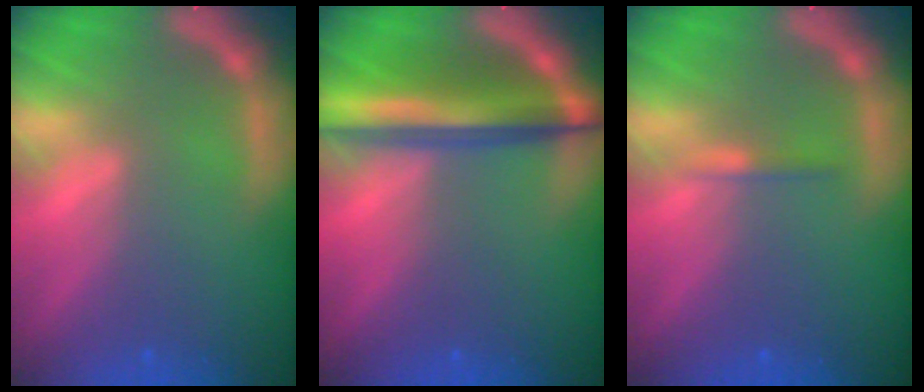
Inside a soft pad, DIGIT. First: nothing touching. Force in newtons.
{"total": 7.6}
{"total": 0.9}